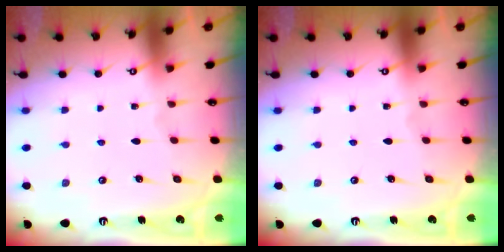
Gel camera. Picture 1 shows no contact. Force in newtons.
{"total": 0.0}